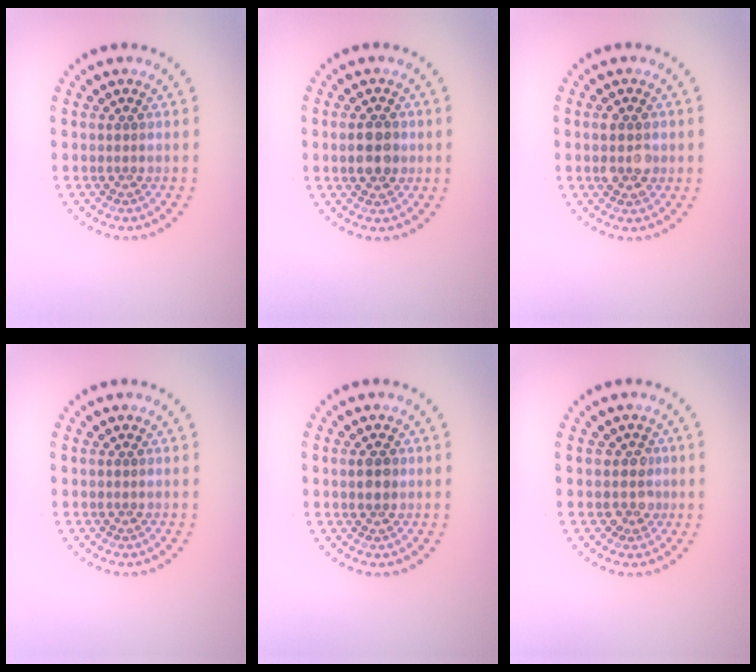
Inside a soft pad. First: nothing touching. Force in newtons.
{"total": 3.4, "press": 3.3, "slide": 0.2}
{"total": 2.8, "press": 2.8, "slide": 0.2}
{"total": 0.0}
{"total": 1.5, "press": 1.4, "slide": 0.3}
{"total": 1.9, "press": 1.6, "slide": 1.0}